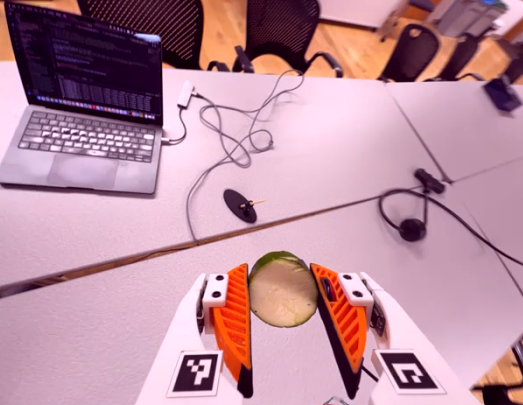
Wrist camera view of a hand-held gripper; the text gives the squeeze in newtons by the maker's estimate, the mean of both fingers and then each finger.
{"total": 8.7, "left": 8.8, "right": 8.5}